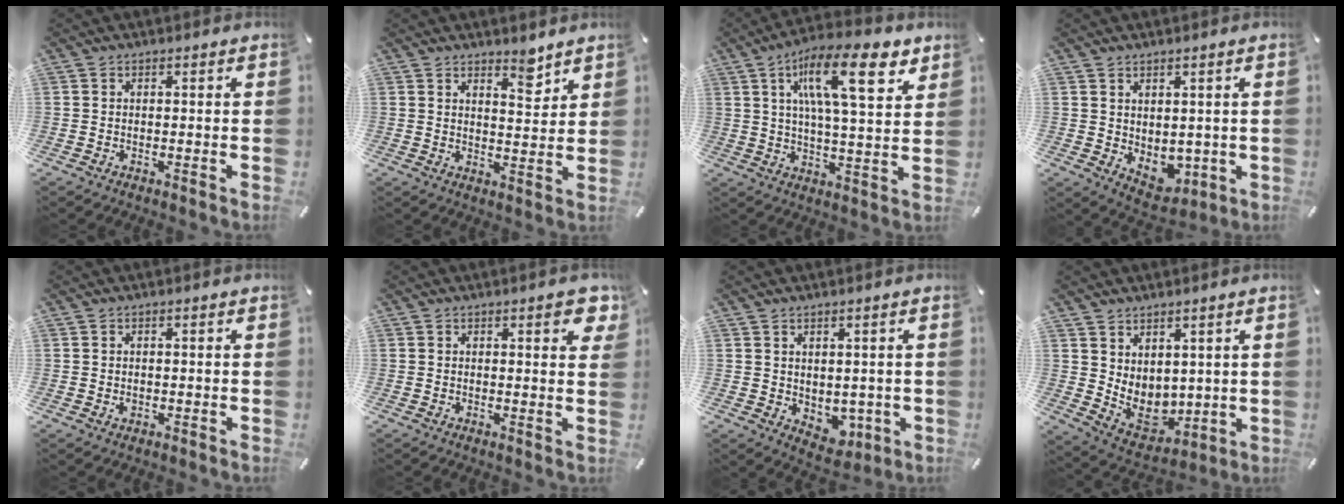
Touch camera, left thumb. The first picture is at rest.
{"total": 5.2, "force": [4.4, 1.8, 2.1], "torque": [-0.003, -0.041, 0.072]}
{"total": 17.8, "force": [8.5, 5.8, 14.5], "torque": [-0.234, -0.019, 0.129]}
{"total": 4.0, "force": [1.9, 3.3, 1.0], "torque": [-0.002, -0.017, 0.037]}
{"total": 0.8, "force": [0.0, 0.7, 0.5], "torque": [-0.011, 0.002, -0.002]}
{"total": 4.1, "force": [2.3, 1.4, 3.1], "torque": [-0.043, -0.009, 0.035]}
{"total": 4.1, "force": [0.9, 3.5, 1.8], "torque": [-0.003, -0.011, 0.017]}
{"total": 7.5, "force": [2.6, 6.4, 3.1], "torque": [-0.060, -0.037, 0.057]}